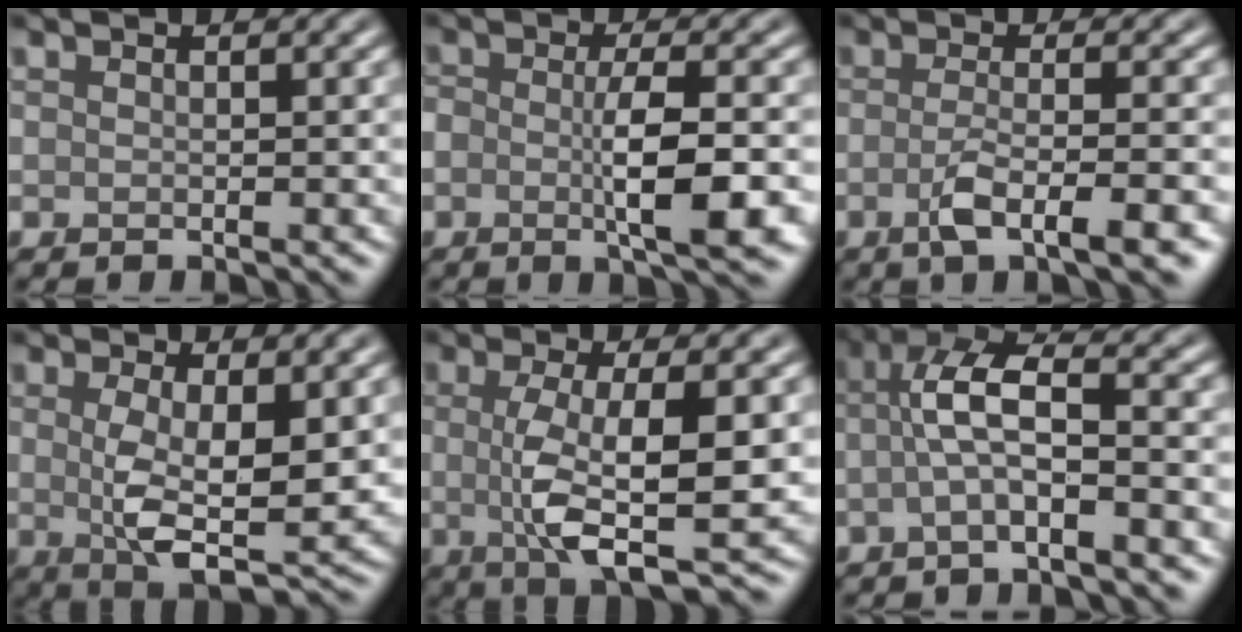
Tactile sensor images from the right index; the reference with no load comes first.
{"total": 5.7, "force": [-1.6, 1.6, 5.2], "torque": [-0.092, -0.002, -0.029]}
{"total": 4.9, "force": [-1.9, 1.2, 4.3], "torque": [-0.075, -0.003, -0.037]}
{"total": 5.9, "force": [0.4, 2.2, 5.5], "torque": [-0.102, -0.012, 0.012]}
{"total": 6.9, "force": [-0.5, 1.8, 6.6], "torque": [-0.121, -0.009, -0.005]}
{"total": 4.9, "force": [-0.8, 1.2, 4.7], "torque": [-0.092, 0.018, -0.025]}